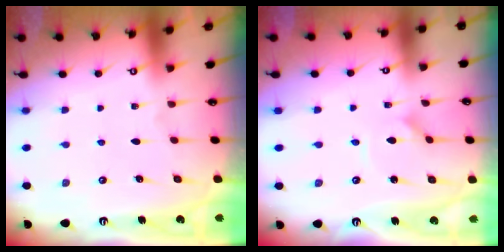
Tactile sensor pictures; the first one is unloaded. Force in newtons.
{"total": 1.2, "press": 1.1, "slide": 0.2}